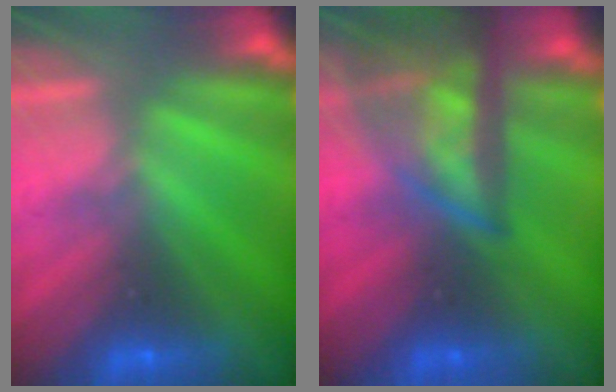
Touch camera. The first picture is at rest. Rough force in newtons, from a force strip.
{"total": 9.3}